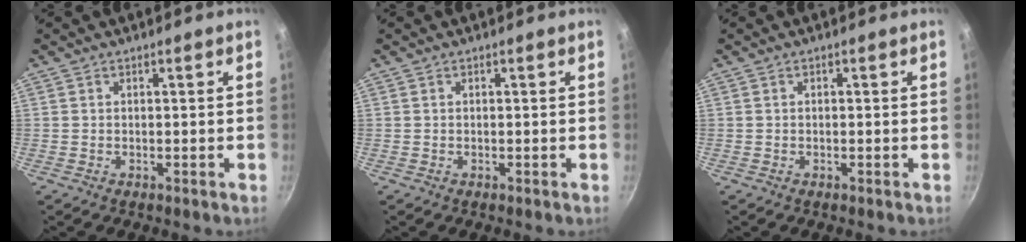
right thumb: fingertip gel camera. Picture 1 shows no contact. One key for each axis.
{"total": 0.0}
{"total": 0.0}